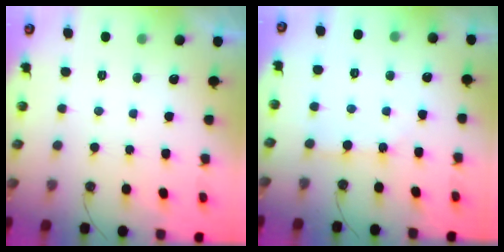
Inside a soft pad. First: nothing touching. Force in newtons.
{"total": 3.4, "press": 3.4, "slide": 0.2}